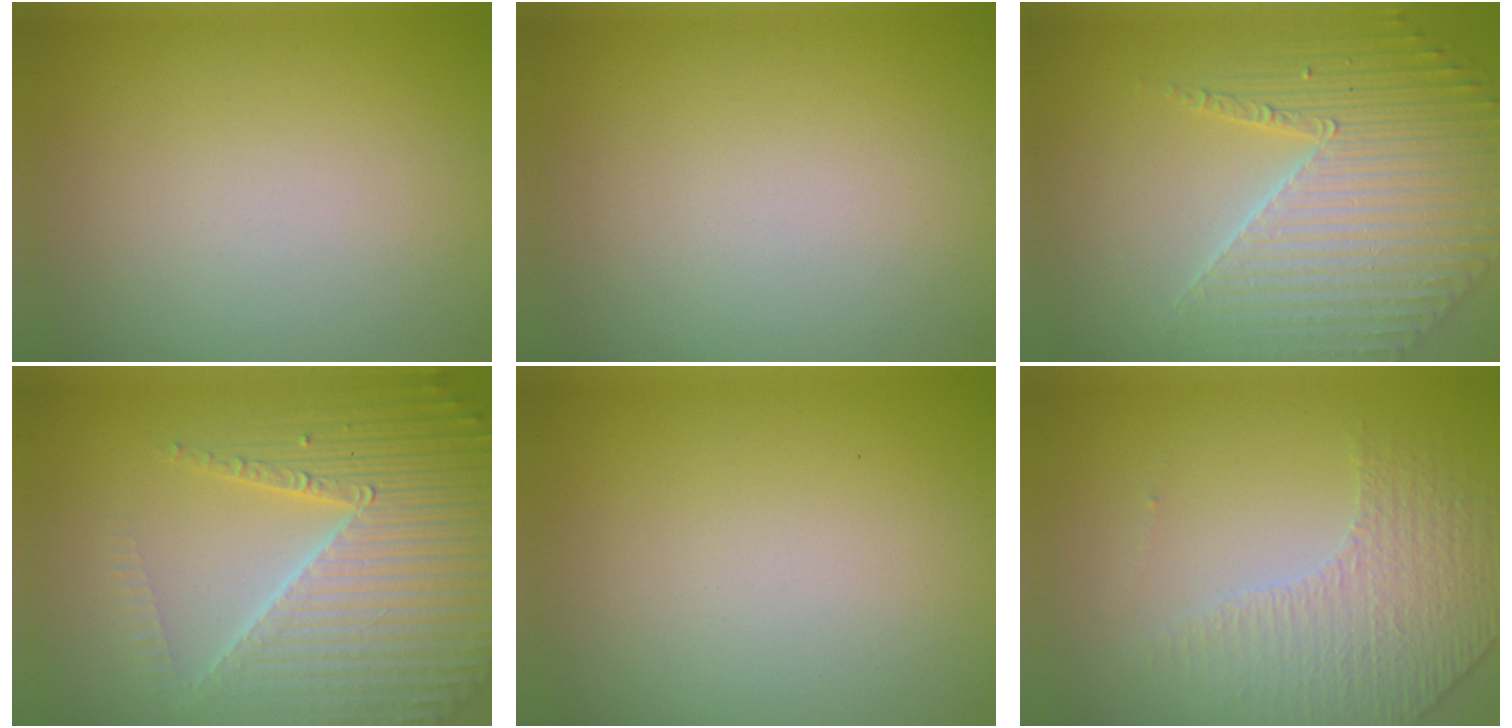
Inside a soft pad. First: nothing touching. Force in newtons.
{"total": 0.0}
{"total": 5.2, "press": 4.8, "slide": 2.1}
{"total": 7.1, "press": 6.9, "slide": 1.7}
{"total": 0.0}
{"total": 4.4, "press": 3.0, "slide": 3.3}